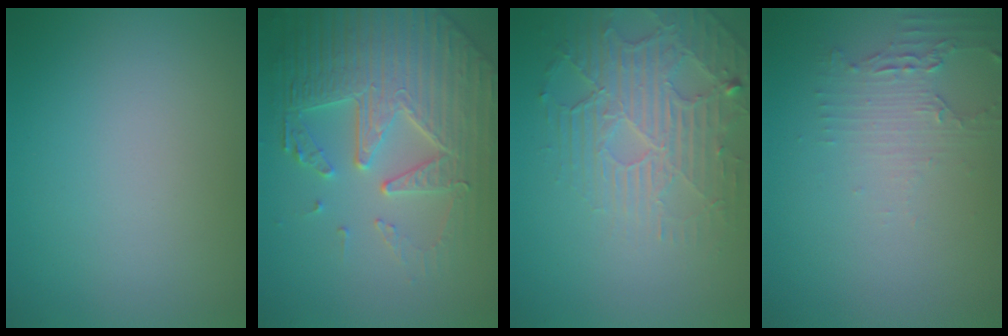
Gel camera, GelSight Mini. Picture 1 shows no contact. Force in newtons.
{"total": 7.8, "press": 5.9, "slide": 5.1}
{"total": 4.1, "press": 3.8, "slide": 1.6}
{"total": 2.0, "press": 1.6, "slide": 1.1}